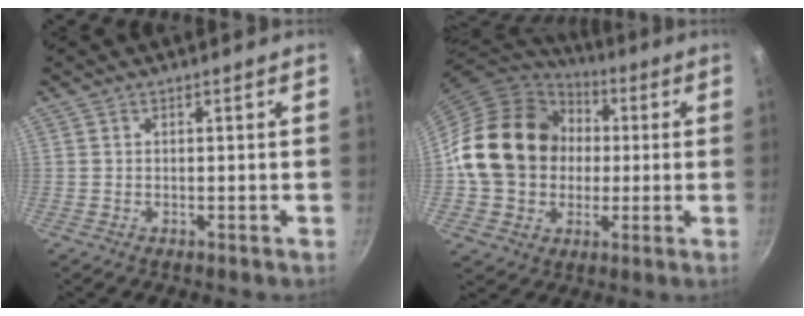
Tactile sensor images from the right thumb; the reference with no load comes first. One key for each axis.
{"total": 19.8, "fx": 1.3, "fy": 16.5, "fz": 11.0, "tx": -0.168, "ty": 0.028, "tz": 0.022}